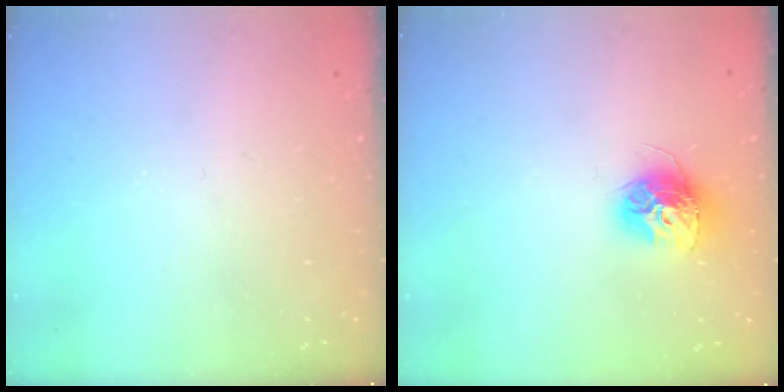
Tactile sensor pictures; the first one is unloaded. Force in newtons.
{"total": 12.2, "press": 12.1, "slide": 1.0}